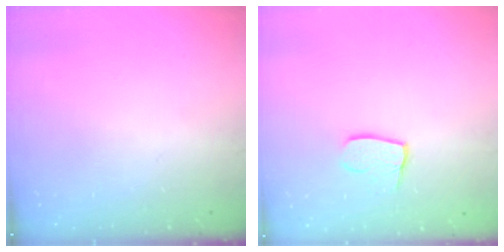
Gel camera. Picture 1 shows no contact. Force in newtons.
{"total": 7.7, "press": 7.7, "slide": 0.7}